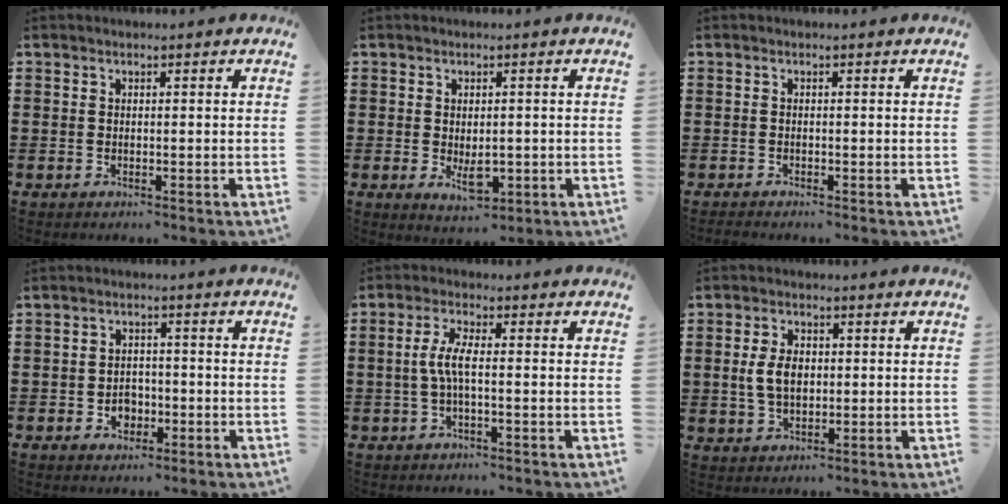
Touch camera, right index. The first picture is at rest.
{"total": 3.5, "force": [-0.5, 1.9, 2.9], "torque": [-0.036, -0.003, -0.009]}
{"total": 0.5, "force": [-0.5, -0.1, 0.0], "torque": [0.000, -0.005, -0.009]}
{"total": 3.0, "force": [-1.1, 2.4, 1.4], "torque": [-0.031, 0.005, -0.024]}
{"total": 4.4, "force": [-0.5, 1.0, 4.2], "torque": [-0.100, -0.004, -0.019]}
{"total": 5.1, "force": [0.3, 3.4, 3.8], "torque": [-0.095, 0.008, -0.001]}